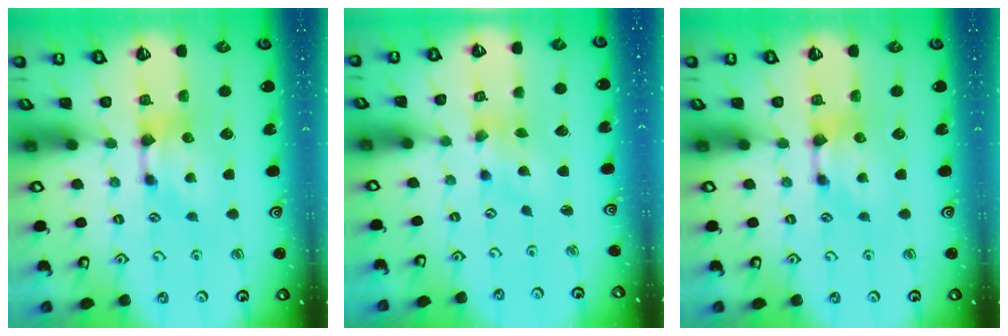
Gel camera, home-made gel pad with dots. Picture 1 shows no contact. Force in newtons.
{"total": 1.5, "press": 1.1, "slide": 1.0}
{"total": 0.0}